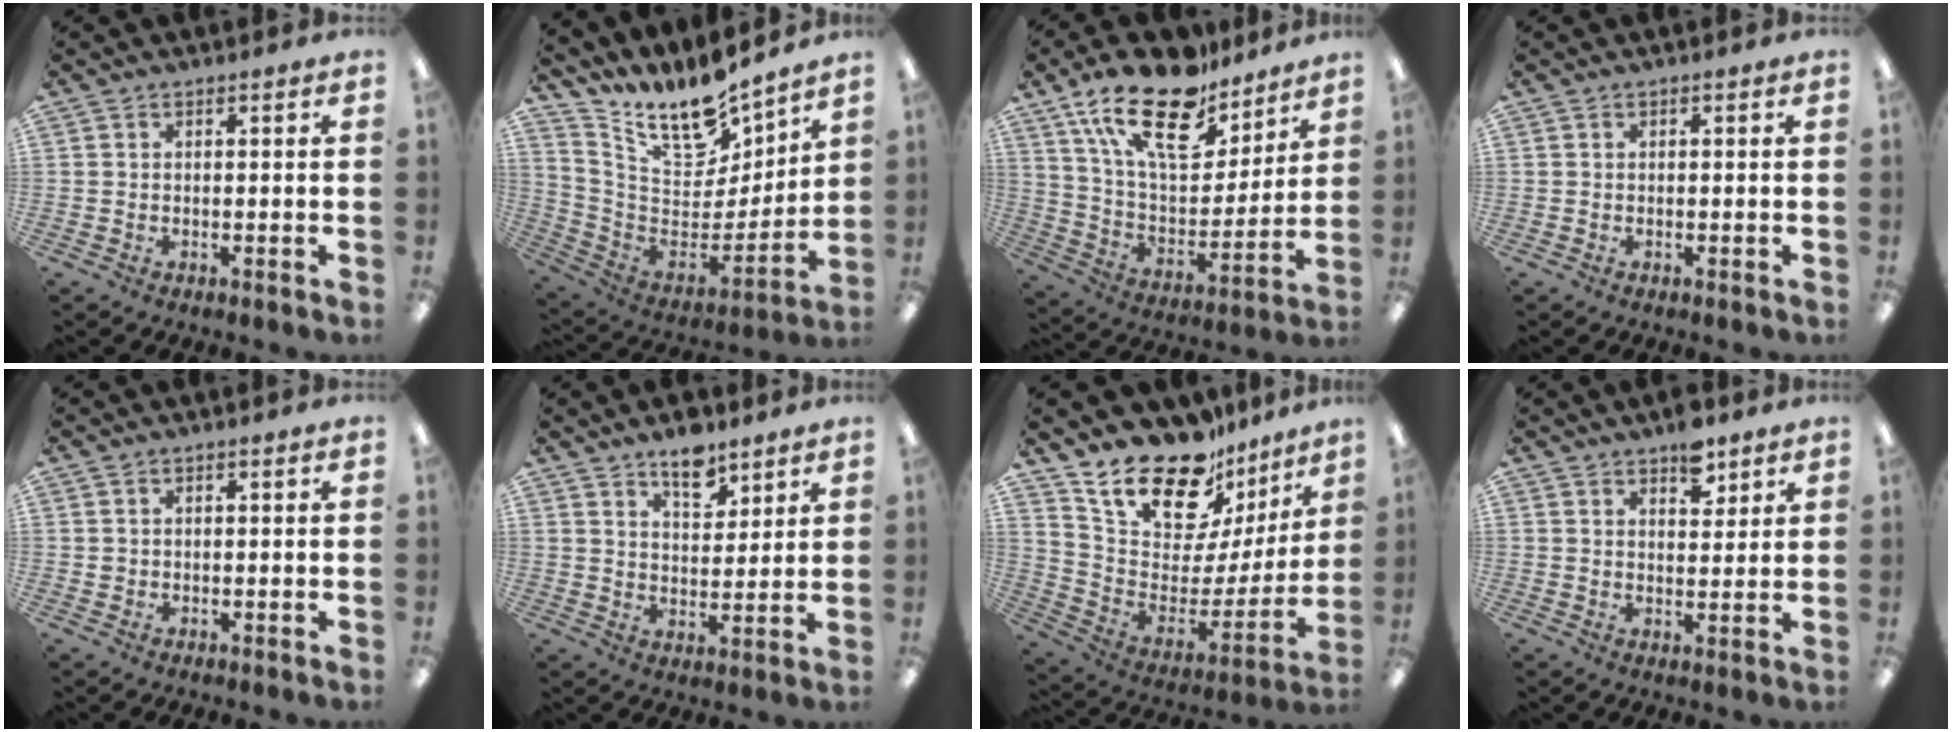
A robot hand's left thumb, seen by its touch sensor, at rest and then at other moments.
{"total": 15.2, "force": [12.7, 5.9, 6.0], "torque": [-0.113, -0.109, 0.226]}
{"total": 21.8, "force": [15.4, 9.6, 12.1], "torque": [-0.220, -0.090, 0.273]}
{"total": 0.0}
{"total": 0.9, "force": [0.1, 0.9, 0.2], "torque": [-0.006, 0.005, 0.001]}
{"total": 7.9, "force": [6.2, 3.6, 3.5], "torque": [-0.038, -0.038, 0.106]}
{"total": 21.4, "force": [17.4, 9.1, 8.6], "torque": [-0.165, -0.122, 0.313]}
{"total": 6.6, "force": [4.6, 3.3, 3.4], "torque": [-0.029, -0.025, 0.075]}